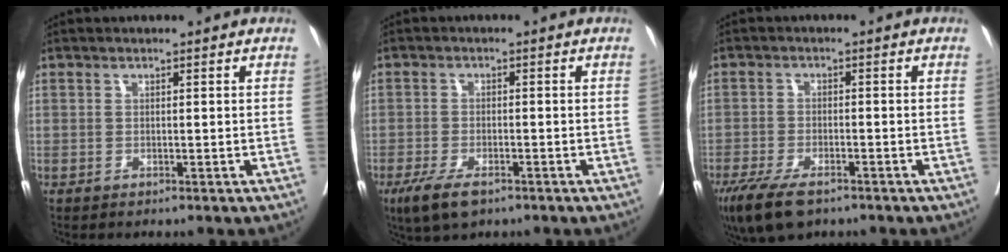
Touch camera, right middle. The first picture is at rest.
{"total": 5.4, "force": [-3.5, 1.9, 3.7], "torque": [-0.072, -0.010, -0.059]}
{"total": 8.2, "force": [-5.8, 2.9, 5.1], "torque": [-0.091, -0.015, -0.099]}